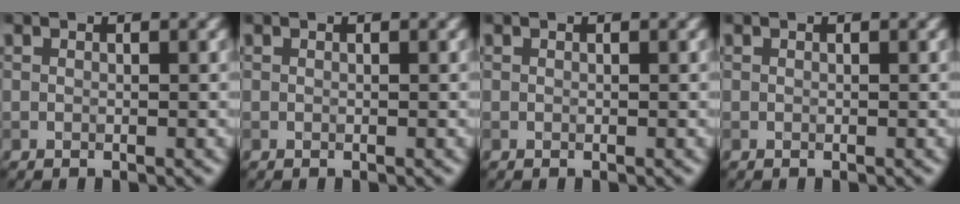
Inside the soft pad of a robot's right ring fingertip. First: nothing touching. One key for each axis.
{"total": 0.0}
{"total": 0.0}
{"total": 0.0}